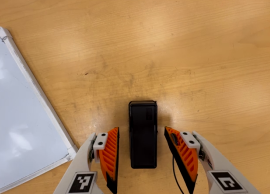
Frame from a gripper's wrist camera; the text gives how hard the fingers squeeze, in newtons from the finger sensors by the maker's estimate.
{"total": 0.0}